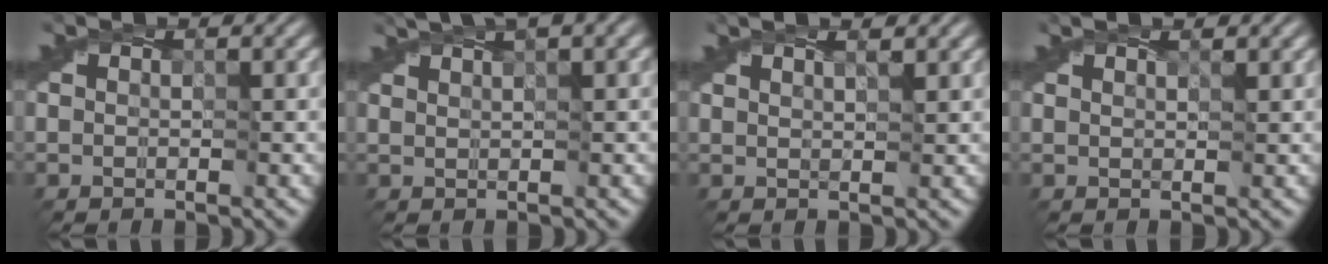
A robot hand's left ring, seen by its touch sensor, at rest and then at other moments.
{"total": 3.7, "force": [2.6, 0.3, 2.6], "torque": [-0.043, 0.011, 0.040]}
{"total": 2.2, "force": [1.8, 0.3, 1.3], "torque": [-0.007, 0.000, 0.012]}
{"total": 1.0, "force": [1.0, -0.2, 0.4], "torque": [-0.007, -0.001, 0.010]}